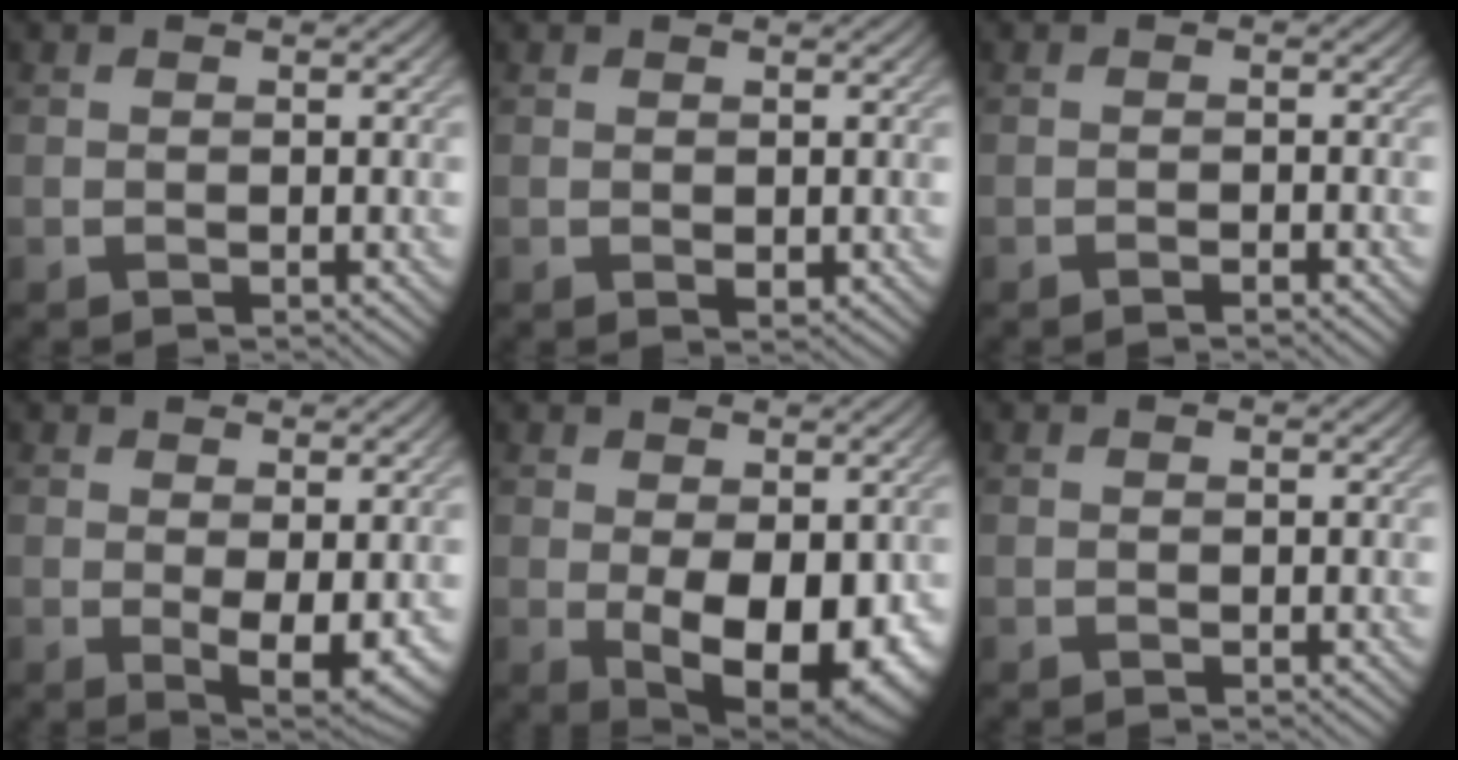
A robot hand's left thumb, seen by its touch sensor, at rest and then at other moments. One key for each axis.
{"total": 0.7, "fx": 0.1, "fy": 0.4, "fz": 0.5, "tx": -0.006, "ty": -0.005, "tz": 0.005}
{"total": 1.0, "fx": -0.8, "fy": 0.0, "fz": 0.6, "tx": -0.010, "ty": 0.002, "tz": -0.017}
{"total": 3.9, "fx": 0.5, "fy": 1.5, "fz": 3.5, "tx": -0.064, "ty": -0.015, "tz": 0.017}
{"total": 10.9, "fx": -1.8, "fy": 6.1, "fz": 8.9, "tx": -0.134, "ty": -0.036, "tz": -0.005}
{"total": 0.0}